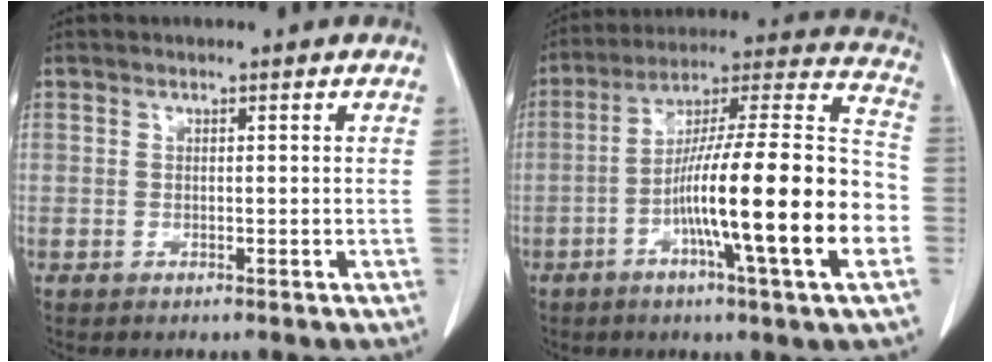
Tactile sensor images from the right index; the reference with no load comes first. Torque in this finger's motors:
{"motor_torque": [1.83, -0.31, 1.05, 0.21]}